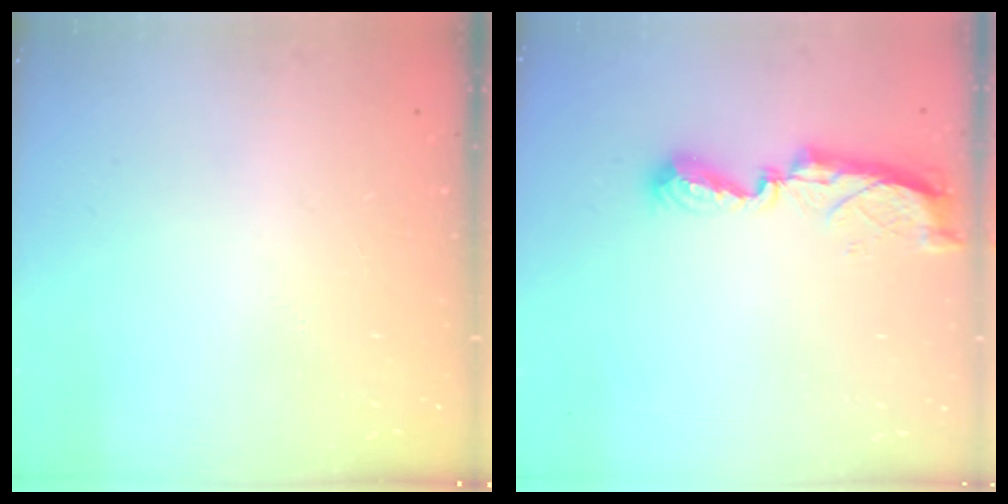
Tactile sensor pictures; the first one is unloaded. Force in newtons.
{"total": 8.8, "press": 8.7, "slide": 0.4}